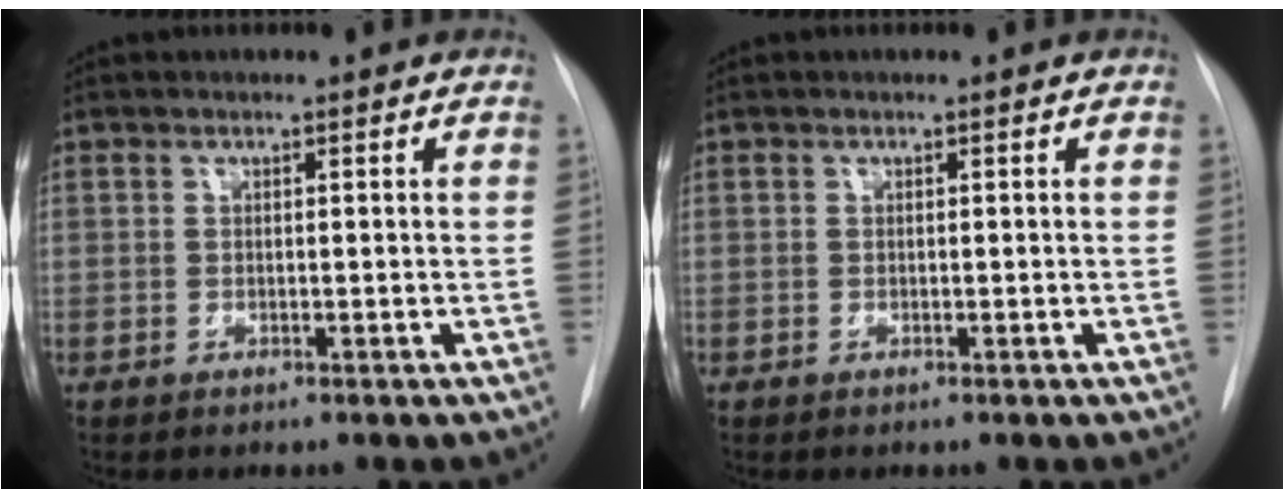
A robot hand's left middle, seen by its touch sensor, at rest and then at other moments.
{"total": 0.0}